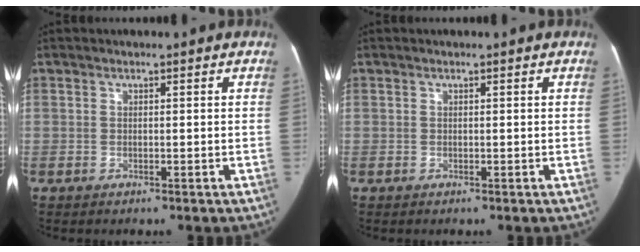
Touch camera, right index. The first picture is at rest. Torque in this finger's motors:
{"motor_torque": [-0.04, 0.12, 0.00, 0.01]}